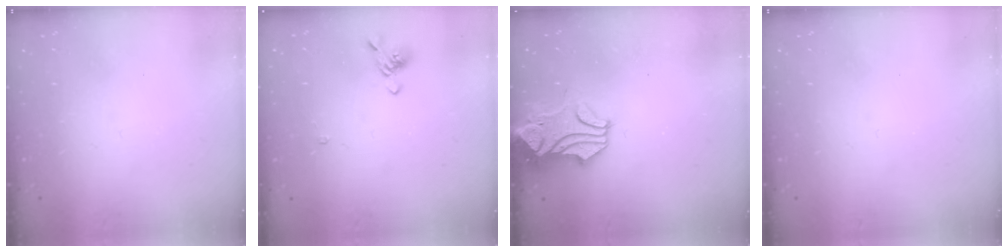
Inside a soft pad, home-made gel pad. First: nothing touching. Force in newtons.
{"total": 2.5, "press": 2.4, "slide": 0.7}
{"total": 1.5, "press": 0.8, "slide": 1.3}
{"total": 0.0}